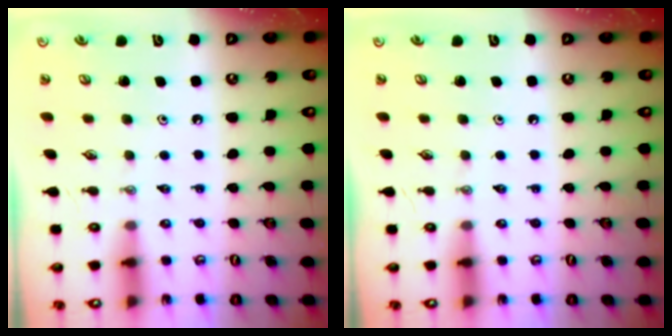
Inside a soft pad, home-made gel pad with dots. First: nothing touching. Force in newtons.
{"total": 0.0}